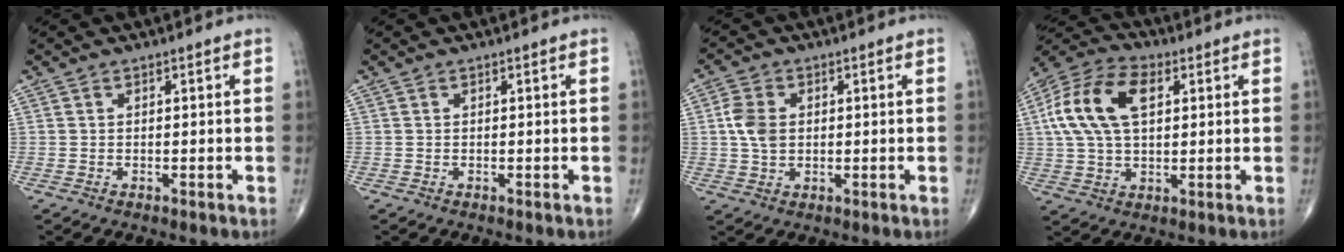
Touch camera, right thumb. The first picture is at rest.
{"total": 0.0}
{"total": 5.5, "force": [0.6, 4.0, 3.7], "torque": [-0.071, 0.001, 0.011]}
{"total": 15.3, "force": [3.8, 8.9, 11.9], "torque": [-0.232, 0.018, 0.066]}